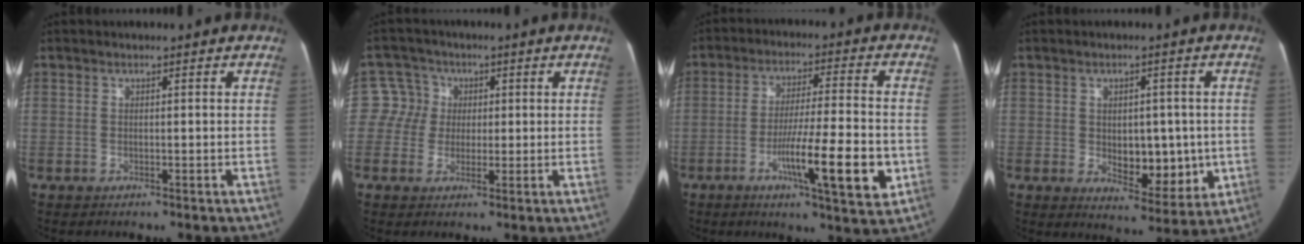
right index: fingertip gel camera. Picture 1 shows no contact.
{"total": 5.0, "force": [0.6, 5.0, 0.1], "torque": [0.009, 0.019, 0.009]}
{"total": 13.4, "force": [-4.4, 1.1, 12.7], "torque": [-0.205, -0.012, -0.070]}
{"total": 8.8, "force": [-0.4, 5.0, 7.3], "torque": [-0.080, -0.002, 0.007]}